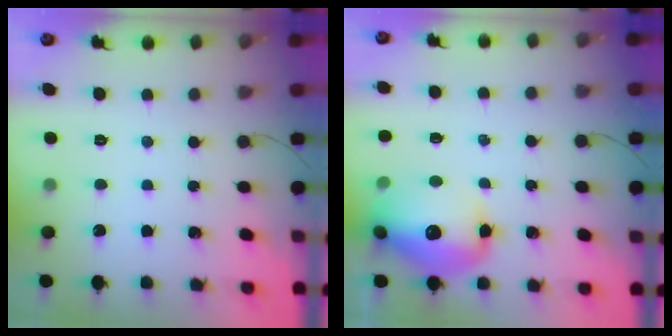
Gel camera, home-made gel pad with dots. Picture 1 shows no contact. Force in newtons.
{"total": 16.9, "press": 16.3, "slide": 4.3}